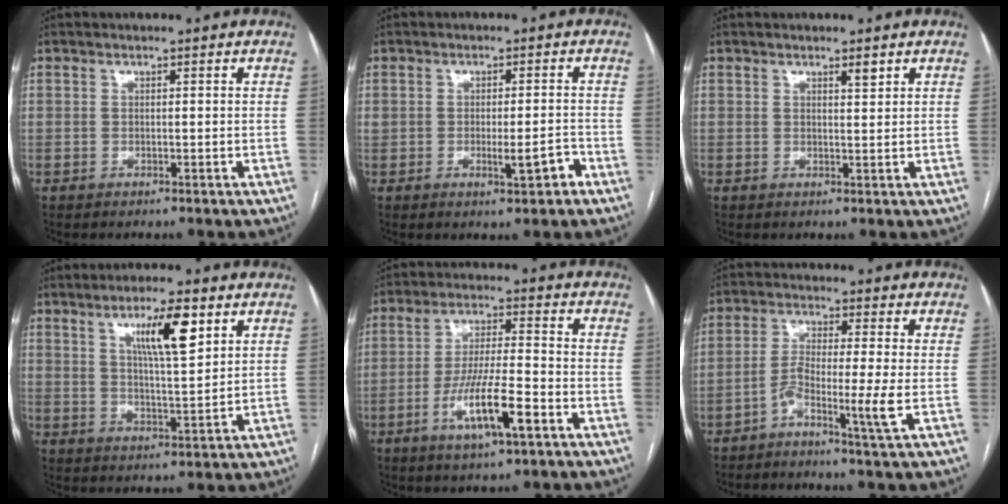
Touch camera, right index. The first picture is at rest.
{"total": 4.2, "force": [-1.8, 1.0, 3.7], "torque": [-0.056, 0.001, -0.022]}
{"total": 1.4, "force": [1.0, 0.2, 1.0], "torque": [-0.017, -0.002, 0.017]}
{"total": 8.9, "force": [4.3, 1.3, 7.6], "torque": [-0.131, 0.000, 0.075]}
{"total": 10.2, "force": [-4.3, 1.1, 9.2], "torque": [-0.173, -0.009, -0.075]}
{"total": 5.8, "force": [-2.4, -1.0, 5.2], "torque": [-0.103, 0.005, -0.049]}